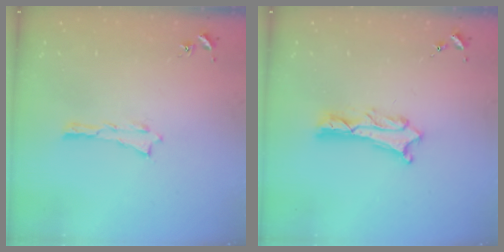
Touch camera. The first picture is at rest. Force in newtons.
{"total": 2.0, "press": 2.0, "slide": 0.2}